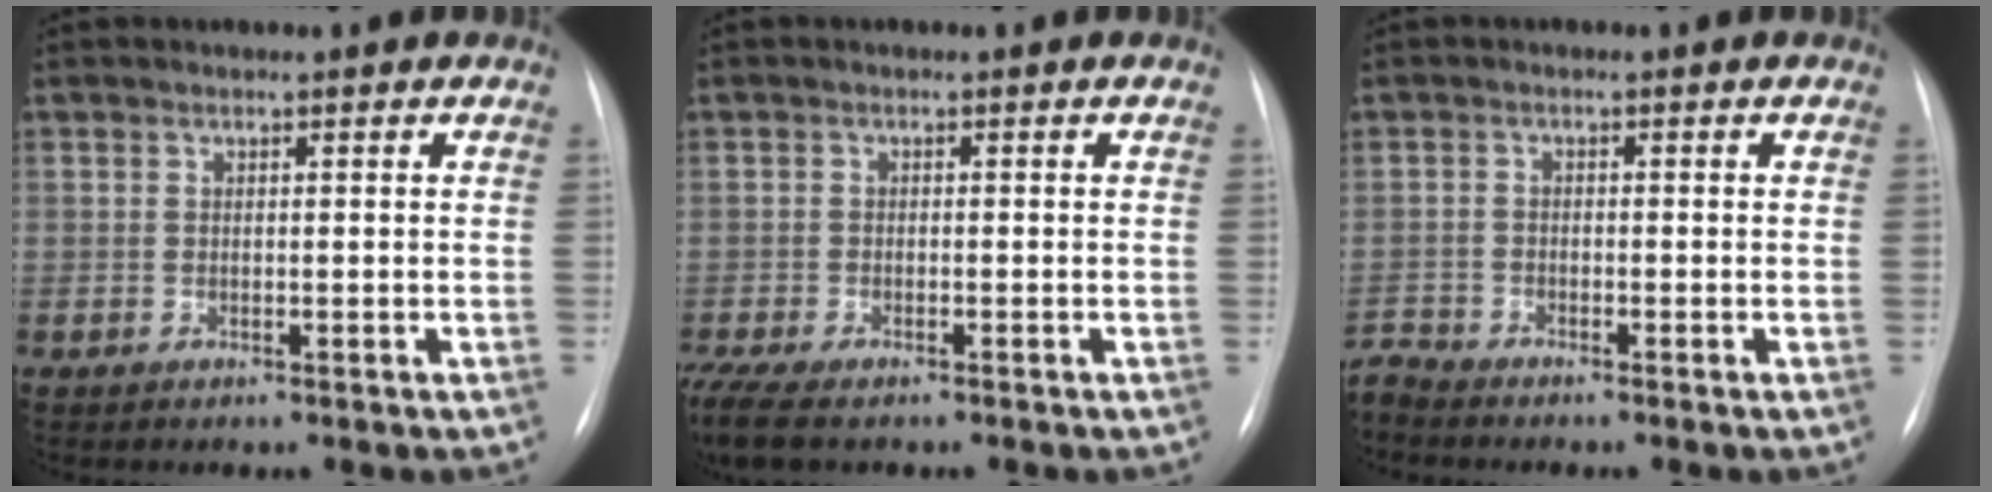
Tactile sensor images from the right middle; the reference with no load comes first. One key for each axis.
{"total": 8.4, "fx": -6.2, "fy": 2.9, "fz": 4.9, "tx": -0.106, "ty": -0.013, "tz": -0.101}
{"total": 2.5, "fx": -2.4, "fy": -0.7, "fz": -0.1, "tx": -0.004, "ty": -0.016, "tz": -0.049}